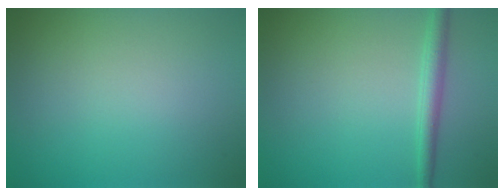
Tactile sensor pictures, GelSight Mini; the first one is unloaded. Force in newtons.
{"total": 2.3, "press": 2.3, "slide": 0.1}